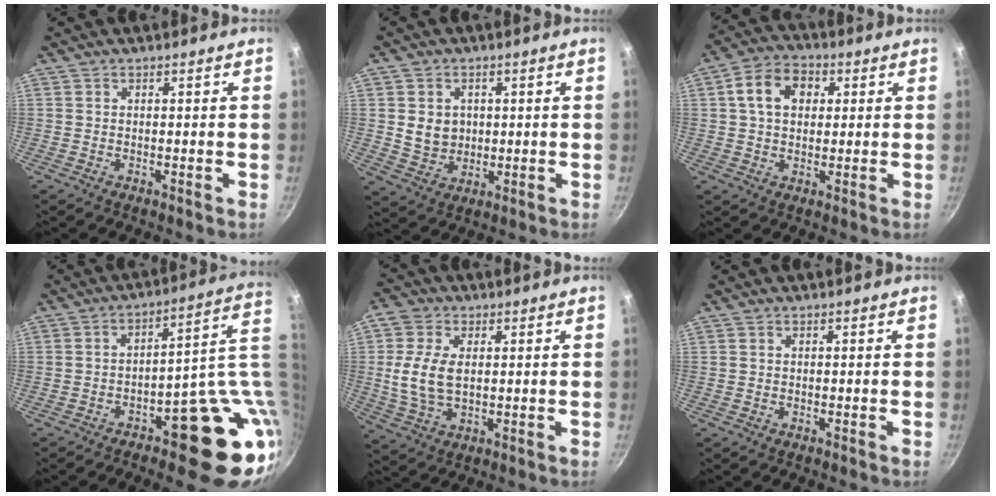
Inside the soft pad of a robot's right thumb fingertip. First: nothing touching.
{"total": 6.6, "force": [0.8, 5.8, 3.2], "torque": [-0.036, -0.005, 0.023]}
{"total": 9.5, "force": [2.3, 7.0, 6.1], "torque": [-0.082, 0.013, 0.026]}
{"total": 17.3, "force": [-0.8, 7.4, 15.6], "torque": [-0.147, 0.017, 0.001]}
{"total": 9.9, "force": [1.1, 6.3, 7.6], "torque": [-0.147, -0.003, 0.018]}
{"total": 0.0}